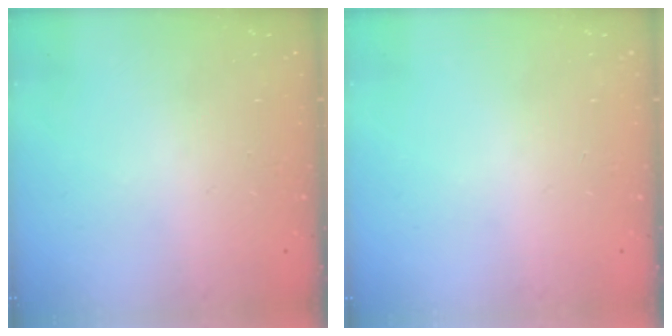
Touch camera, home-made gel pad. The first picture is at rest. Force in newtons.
{"total": 0.0}